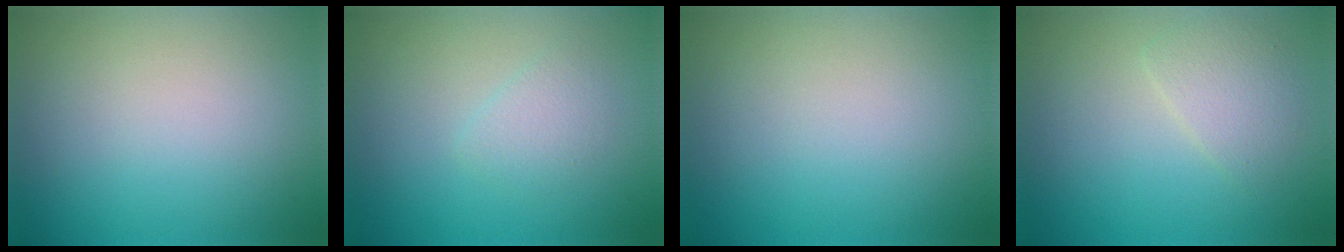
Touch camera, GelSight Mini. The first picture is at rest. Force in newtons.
{"total": 1.5, "press": 1.5, "slide": 0.1}
{"total": 0.0}
{"total": 2.1, "press": 2.1, "slide": 0.0}